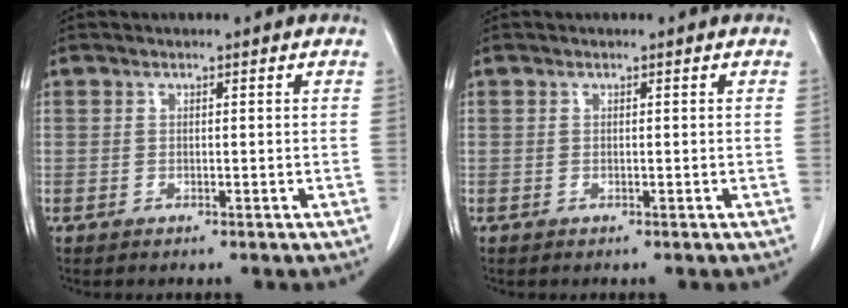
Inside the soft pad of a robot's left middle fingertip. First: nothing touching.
{"total": 0.0}